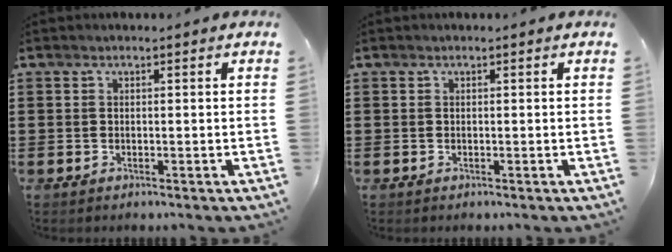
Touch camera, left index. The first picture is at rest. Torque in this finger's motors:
{"motor_torque": [0.00, 0.00, 0.00, 0.00]}